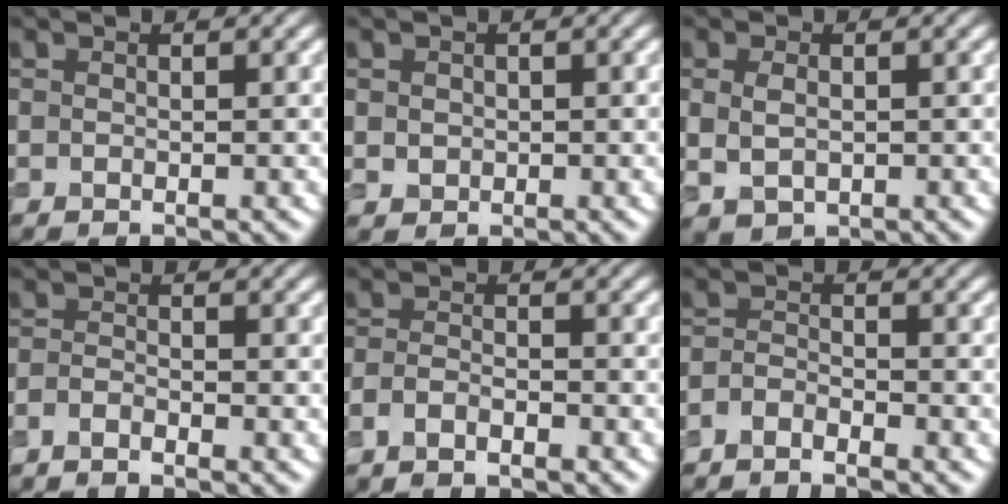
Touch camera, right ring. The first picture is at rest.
{"total": 0.8, "force": [0.2, 0.8, 0.0], "torque": [0.006, -0.004, 0.004]}
{"total": 2.0, "force": [0.4, 1.4, 1.4], "torque": [-0.034, -0.005, 0.015]}
{"total": 1.5, "force": [-1.5, 0.1, 0.4], "torque": [-0.010, -0.003, -0.035]}
{"total": 2.1, "force": [-1.7, 0.6, 1.0], "torque": [-0.022, -0.002, -0.038]}
{"total": 2.0, "force": [-2.0, 0.3, 0.3], "torque": [-0.007, -0.003, -0.046]}